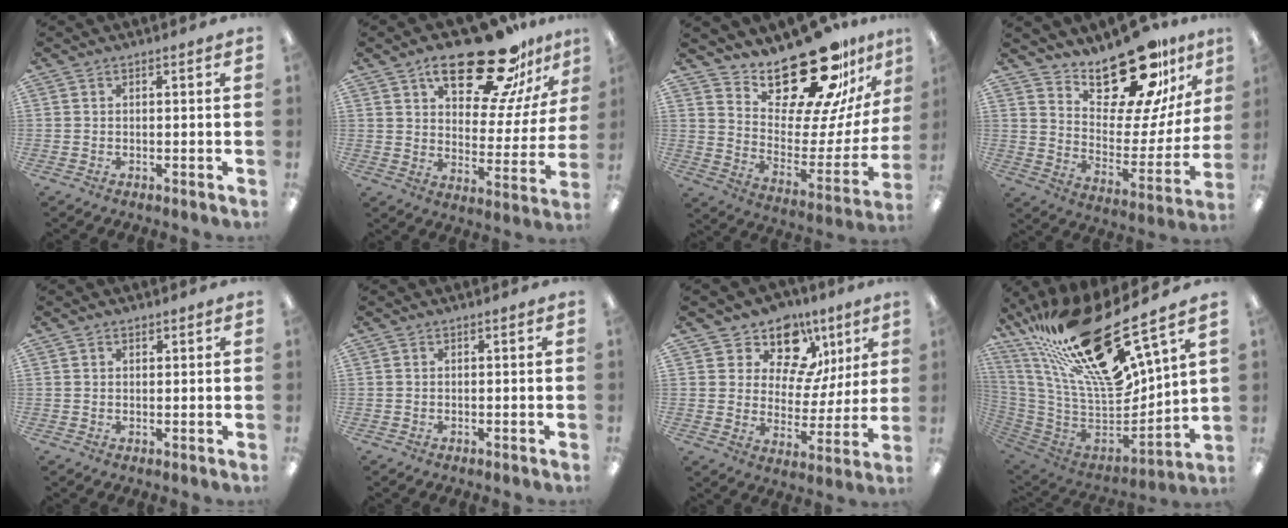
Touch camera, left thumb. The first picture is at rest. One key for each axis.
{"total": 23.3, "fx": 16.5, "fy": 8.3, "fz": 14.1, "tx": -0.212, "ty": -0.098, "tz": 0.273}
{"total": 23.6, "fx": 19.9, "fy": 6.8, "fz": 10.8, "tx": -0.148, "ty": -0.169, "tz": 0.333}
{"total": 21.6, "fx": 17.7, "fy": 7.4, "fz": 9.9, "tx": -0.148, "ty": -0.138, "tz": 0.301}
{"total": 1.0, "fx": 0.7, "fy": 0.7, "fz": 0.1, "tx": 0.006, "ty": -0.001, "tz": 0.012}
{"total": 0.0}
{"total": 13.4, "fx": 8.8, "fy": 8.3, "fz": 5.6, "tx": -0.094, "ty": -0.056, "tz": 0.161}
{"total": 29.7, "fx": 20.5, "fy": 8.0, "fz": 20.0, "tx": -0.327, "ty": -0.157, "tz": 0.347}